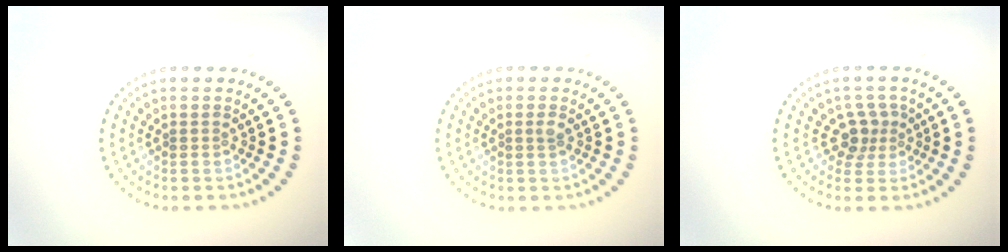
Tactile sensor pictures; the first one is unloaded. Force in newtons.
{"total": 0.8, "press": 0.6, "slide": 0.5}
{"total": 2.3, "press": 1.7, "slide": 1.5}